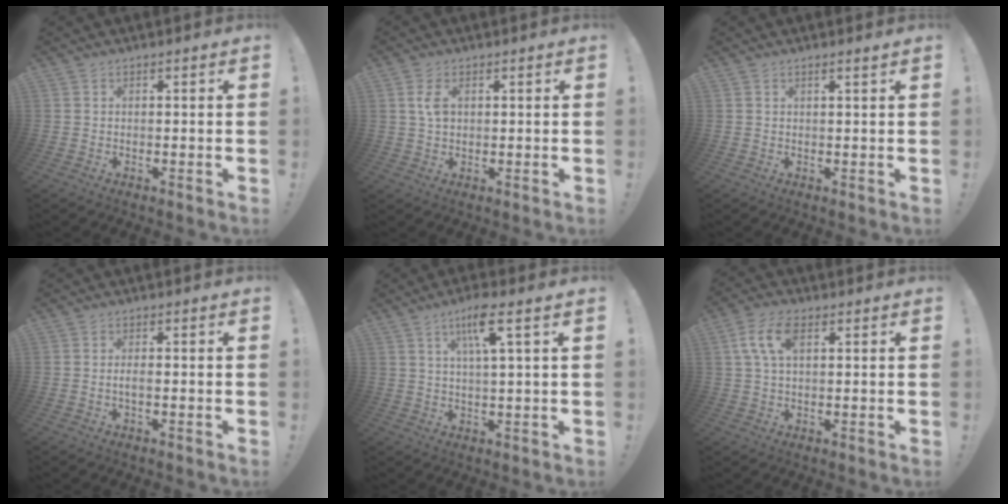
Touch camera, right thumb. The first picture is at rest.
{"total": 4.5, "force": [1.3, 2.6, 3.4], "torque": [-0.066, 0.000, 0.020]}
{"total": 1.1, "force": [0.6, -0.4, 0.8], "torque": [-0.012, -0.003, 0.010]}
{"total": 2.2, "force": [-0.8, 0.5, 2.0], "torque": [-0.048, 0.003, -0.015]}
{"total": 8.4, "force": [3.6, 0.7, 7.5], "torque": [-0.131, -0.001, 0.054]}
{"total": 7.9, "force": [2.5, 3.8, 6.5], "torque": [-0.127, 0.007, 0.047]}